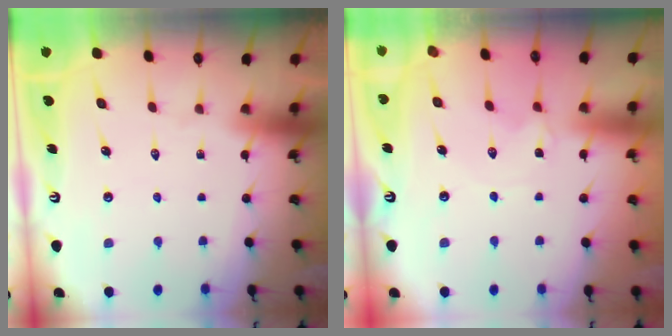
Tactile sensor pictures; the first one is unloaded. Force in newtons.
{"total": 0.8, "press": 0.8, "slide": 0.2}